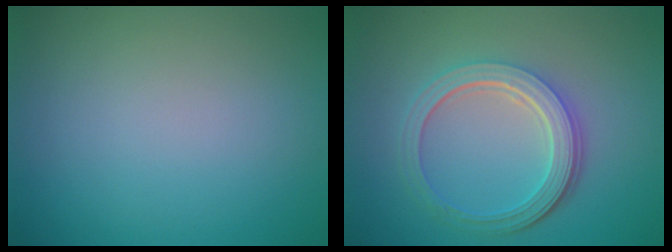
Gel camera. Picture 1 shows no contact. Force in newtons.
{"total": 5.2, "press": 3.8, "slide": 3.5}